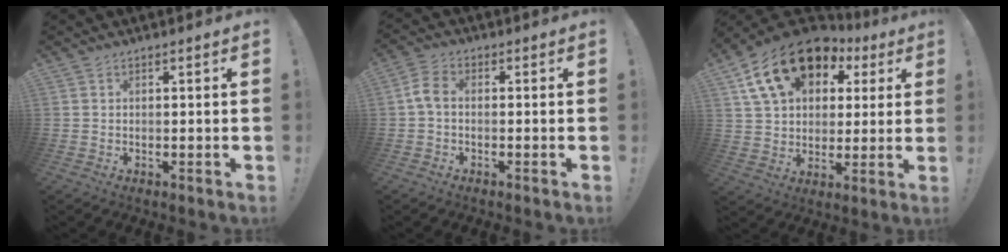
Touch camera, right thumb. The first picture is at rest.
{"total": 4.9, "force": [-0.2, 3.0, 3.8], "torque": [-0.079, 0.008, -0.002]}
{"total": 20.4, "force": [9.9, 13.4, 11.9], "torque": [-0.187, -0.038, 0.186]}